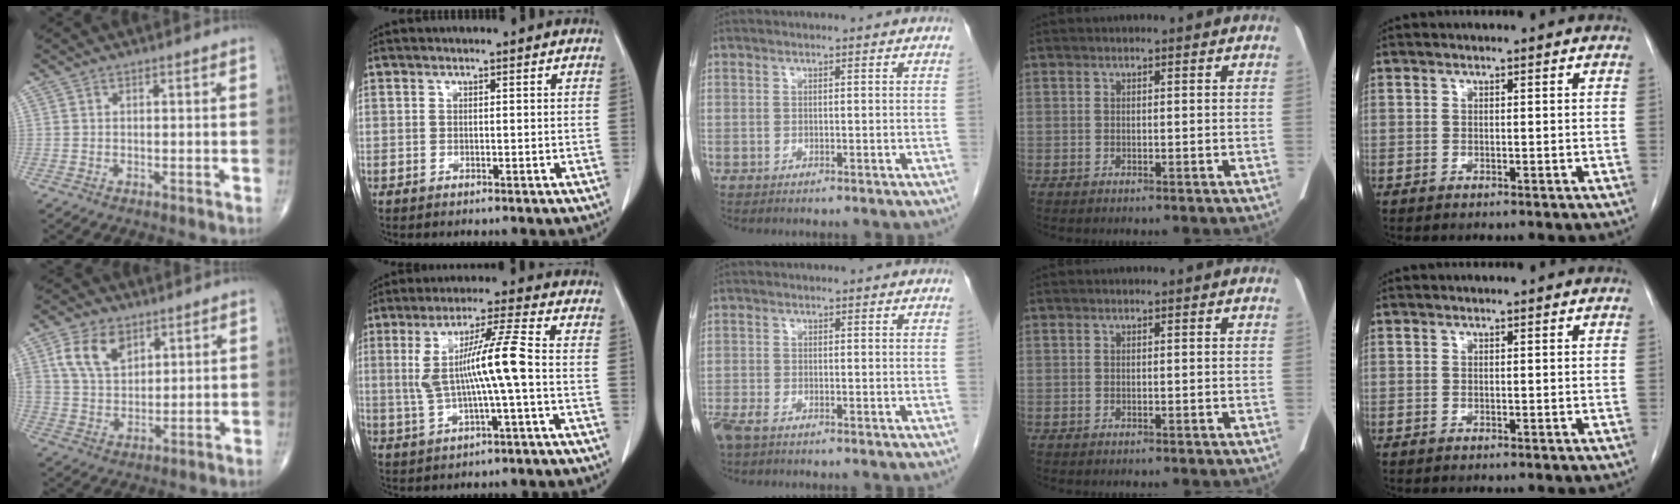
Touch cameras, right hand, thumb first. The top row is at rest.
{"thumb": {"total": 9.6, "force": [4.6, 6.2, 5.7], "torque": [-0.090, -0.014, 0.090]}, "index": {"total": 9.4, "force": [-0.1, -0.4, 9.4], "torque": [-0.183, 0.011, 0.001]}, "middle": {"total": 3.5, "force": [-2.4, 1.3, 2.1], "torque": [-0.052, -0.009, -0.044]}}